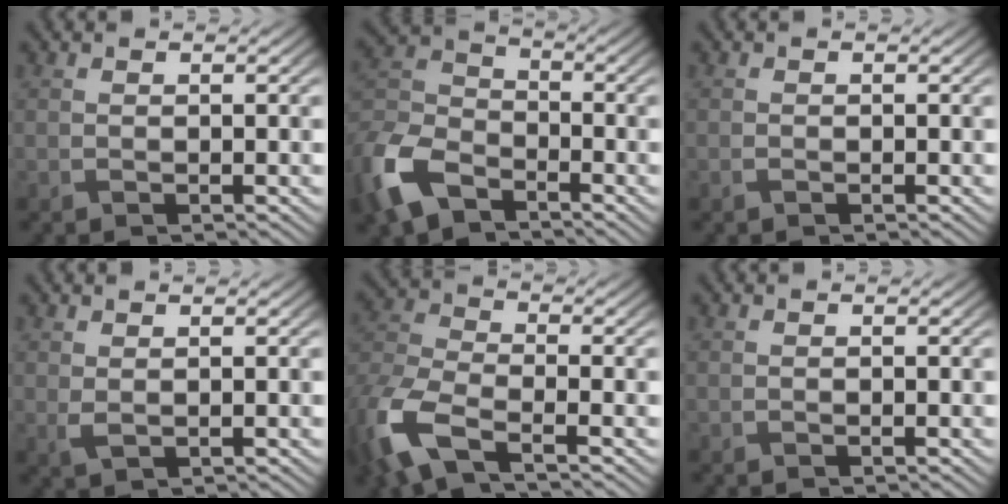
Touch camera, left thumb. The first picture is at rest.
{"total": 10.8, "force": [-6.6, 6.3, 5.9], "torque": [-0.158, -0.021, -0.150]}
{"total": 0.6, "force": [-0.3, 0.4, 0.3], "torque": [-0.008, -0.003, -0.005]}
{"total": 1.3, "force": [0.6, 0.6, 1.0], "torque": [-0.027, -0.002, 0.016]}
{"total": 9.2, "force": [-5.1, 3.8, 6.6], "torque": [-0.168, -0.017, -0.119]}
{"total": 0.0}